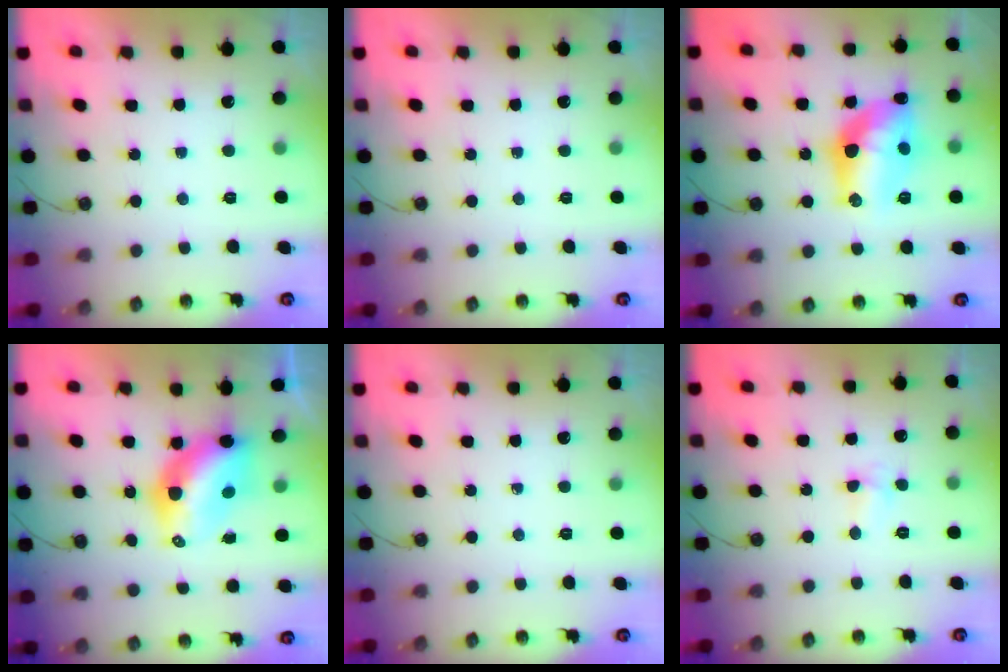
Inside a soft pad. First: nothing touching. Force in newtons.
{"total": 0.0}
{"total": 14.5, "press": 14.5, "slide": 0.7}
{"total": 9.4, "press": 9.3, "slide": 0.9}
{"total": 0.0}
{"total": 4.9, "press": 4.8, "slide": 0.7}